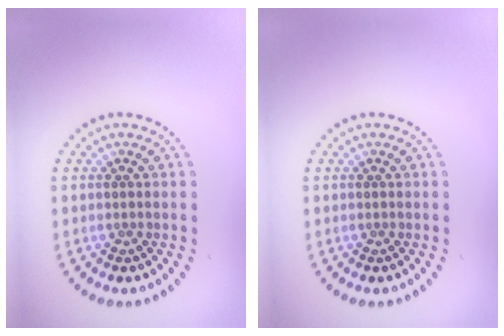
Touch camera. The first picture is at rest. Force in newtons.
{"total": 0.0}